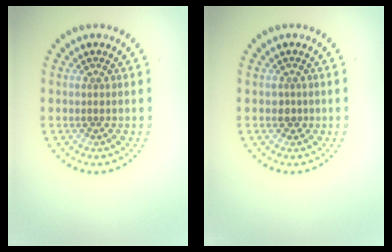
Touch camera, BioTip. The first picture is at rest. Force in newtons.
{"total": 0.9, "press": 0.8, "slide": 0.5}